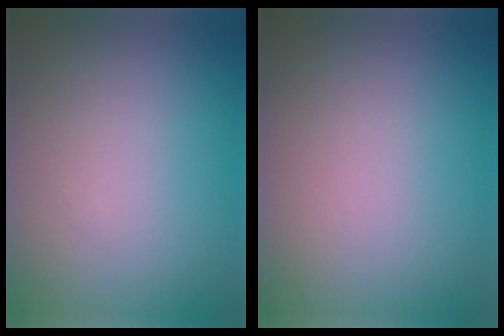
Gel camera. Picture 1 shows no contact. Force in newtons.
{"total": 0.0}